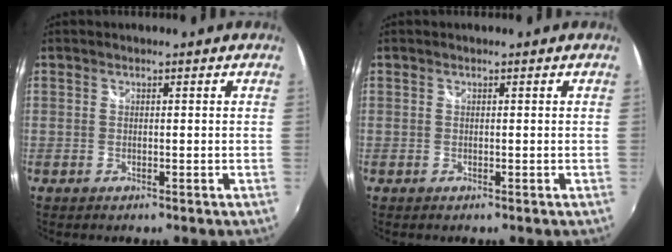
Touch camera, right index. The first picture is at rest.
{"total": 0.0}